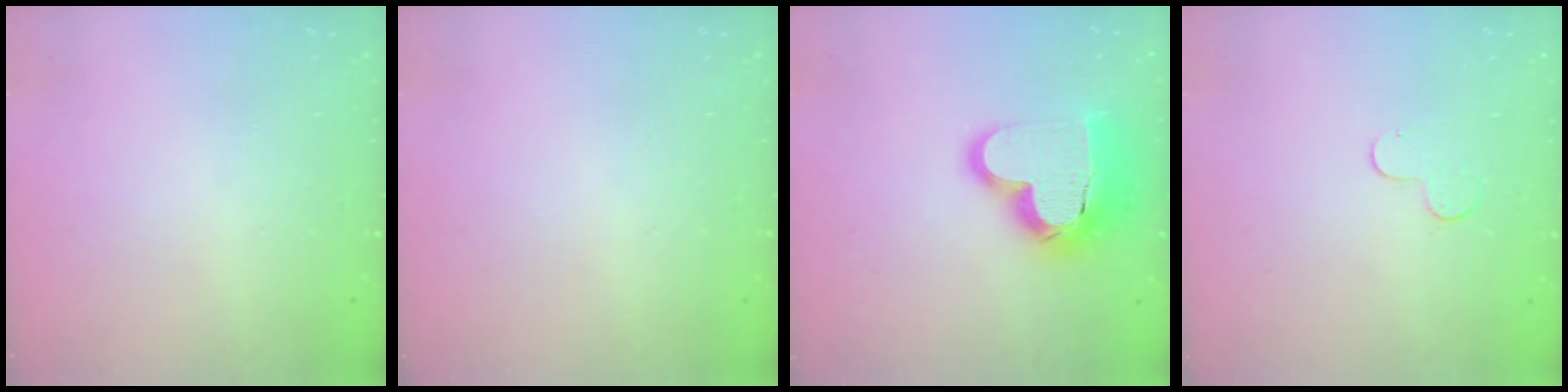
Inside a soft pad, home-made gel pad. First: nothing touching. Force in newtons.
{"total": 0.0}
{"total": 20.1, "press": 20.1, "slide": 1.7}
{"total": 4.8, "press": 4.8, "slide": 0.3}